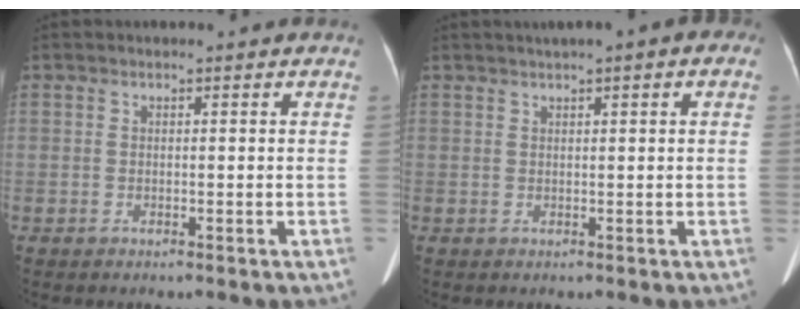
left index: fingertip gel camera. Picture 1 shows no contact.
{"total": 4.9, "force": [2.7, 0.8, 4.0], "torque": [-0.053, 0.030, 0.036]}